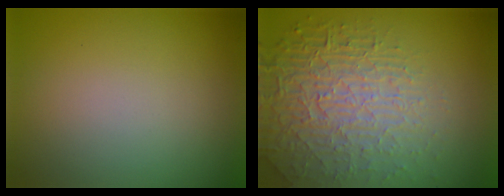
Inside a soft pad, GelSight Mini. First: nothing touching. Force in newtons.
{"total": 7.4, "press": 5.4, "slide": 5.0}